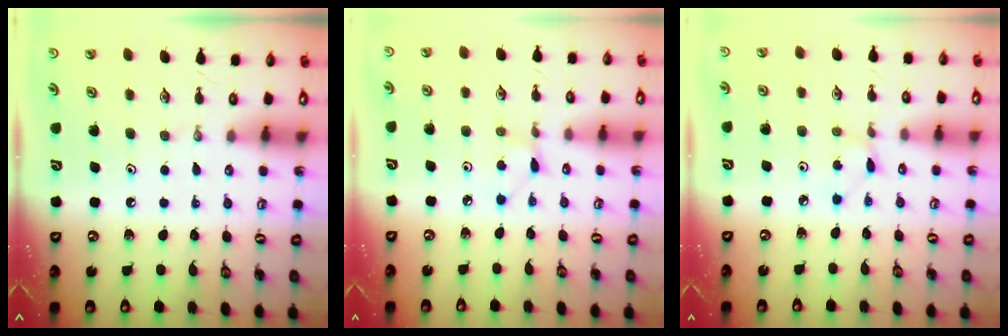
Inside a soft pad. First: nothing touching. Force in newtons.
{"total": 3.5, "press": 3.5, "slide": 0.4}
{"total": 0.8, "press": 0.8, "slide": 0.1}